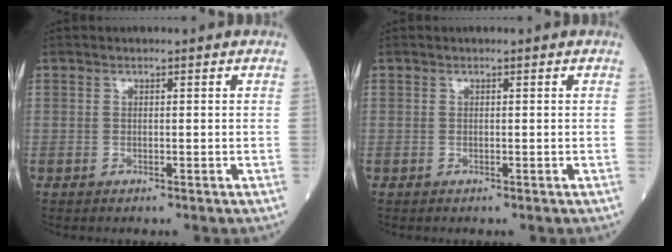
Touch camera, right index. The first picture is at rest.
{"total": 0.0}